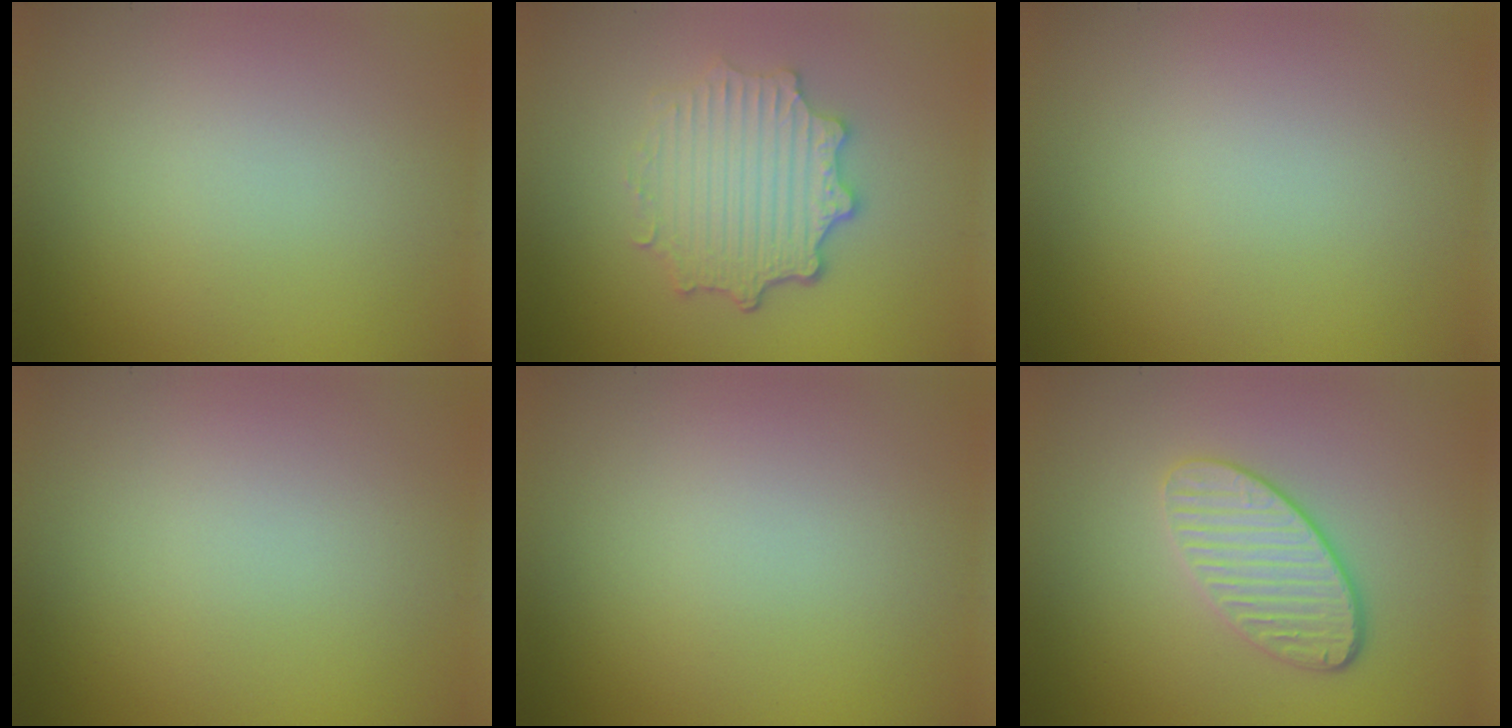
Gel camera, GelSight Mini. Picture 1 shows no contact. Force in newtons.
{"total": 5.0, "press": 3.9, "slide": 3.2}
{"total": 0.0}
{"total": 0.0}
{"total": 0.0}
{"total": 4.0, "press": 3.2, "slide": 2.4}